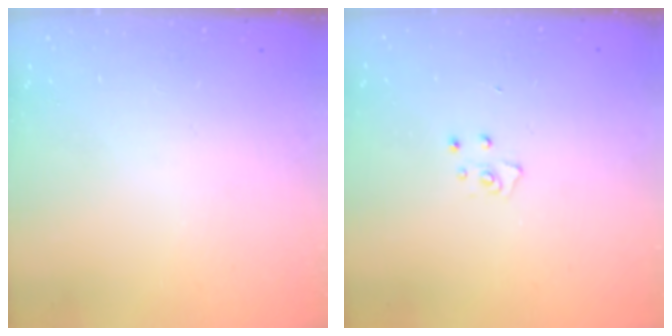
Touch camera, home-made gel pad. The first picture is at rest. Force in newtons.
{"total": 3.9, "press": 3.9, "slide": 0.3}